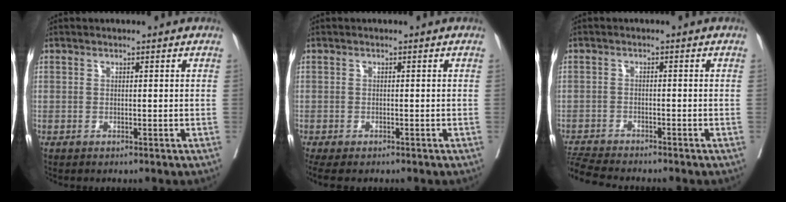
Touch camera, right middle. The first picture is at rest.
{"total": 5.2, "force": [-4.2, 1.6, 2.6], "torque": [-0.042, -0.012, -0.063]}
{"total": 6.8, "force": [-6.5, 0.1, 2.0], "torque": [-0.038, -0.019, -0.111]}